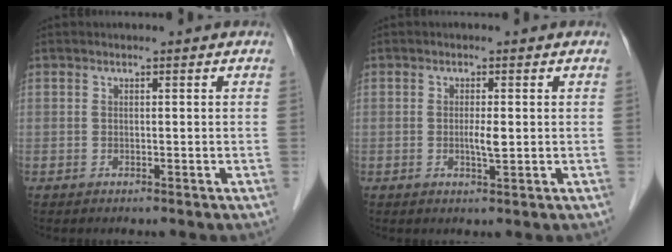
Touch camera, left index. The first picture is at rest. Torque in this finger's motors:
{"motor_torque": [0.40, 0.26, 0.08, 0.05]}